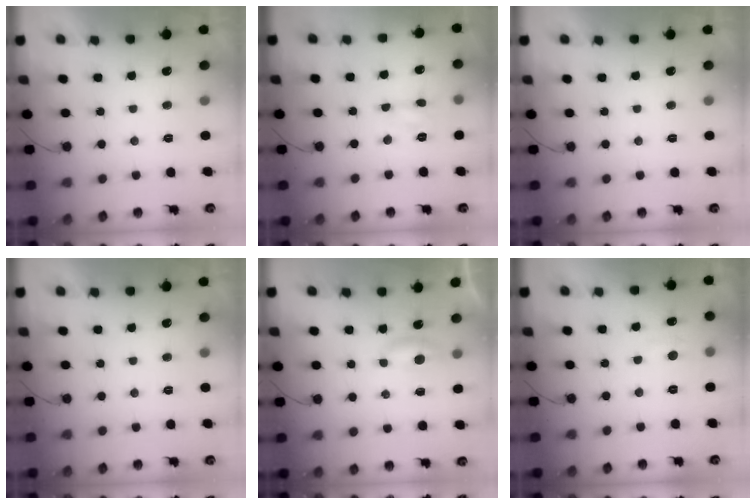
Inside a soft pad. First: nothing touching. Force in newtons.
{"total": 2.9, "press": 2.9, "slide": 0.4}
{"total": 0.0}
{"total": 0.0}
{"total": 3.5, "press": 3.5, "slide": 0.4}
{"total": 5.5, "press": 5.4, "slide": 0.9}